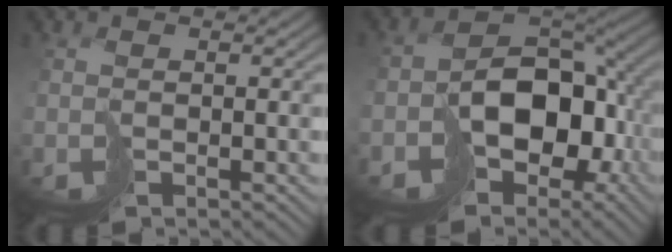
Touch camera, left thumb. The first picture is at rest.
{"total": 12.2, "force": [-3.9, 8.6, 7.8], "torque": [-0.106, -0.027, -0.063]}